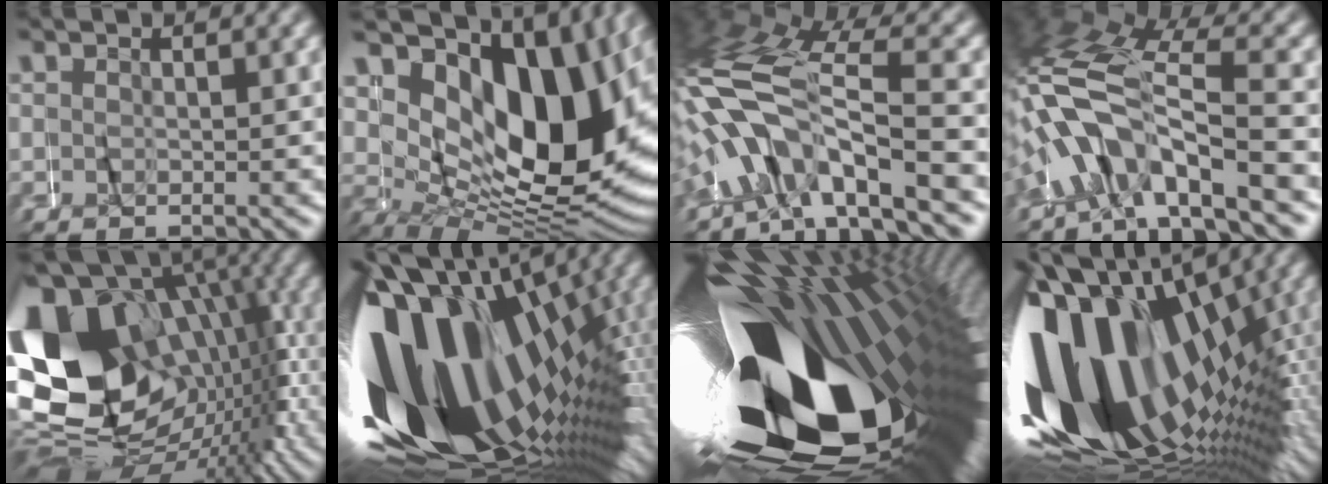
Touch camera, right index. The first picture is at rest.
{"total": 19.3, "force": [4.1, 11.9, 14.6], "torque": [-0.229, 0.017, 0.051]}
{"total": 5.7, "force": [-0.9, 2.9, 4.9], "torque": [-0.138, 0.002, -0.023]}
{"total": 7.0, "force": [-1.1, 3.7, 5.8], "torque": [-0.149, 0.007, -0.030]}
{"total": 27.8, "force": [-4.4, 19.8, 19.0], "torque": [-0.320, -0.049, -0.057]}
{"total": 42.7, "force": [-7.3, 25.4, 33.5], "torque": [-0.482, -0.039, -0.084]}
{"total": 48.1, "force": [-8.1, 27.1, 38.9], "torque": [-0.556, -0.052, -0.104]}
{"total": 37.2, "force": [-6.1, 22.2, 29.2], "torque": [-0.429, -0.025, -0.070]}